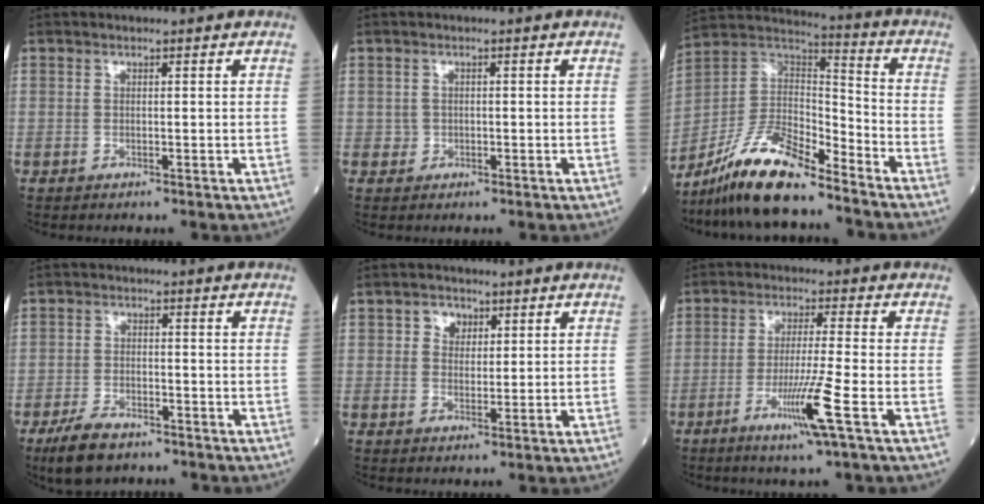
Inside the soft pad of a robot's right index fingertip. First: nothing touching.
{"total": 1.0, "force": [-0.2, 1.0, 0.1], "torque": [0.001, 0.003, -0.002]}
{"total": 14.2, "force": [-11.4, 2.6, 8.0], "torque": [-0.161, 0.009, -0.212]}
{"total": 5.9, "force": [-4.4, 2.4, 3.1], "torque": [-0.069, -0.005, -0.076]}
{"total": 2.9, "force": [1.3, 2.2, 1.3], "torque": [-0.019, 0.005, 0.020]}
{"total": 7.9, "force": [-3.5, -1.2, 7.0], "torque": [-0.133, -0.021, -0.068]}